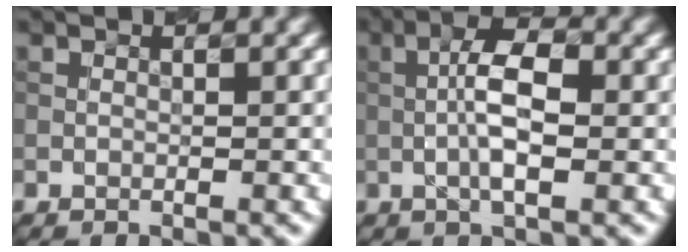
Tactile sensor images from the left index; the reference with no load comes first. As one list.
[{"total": 4.9, "force": [-0.3, 1.5, 4.6], "torque": [-0.090, 0.010, -0.014]}]